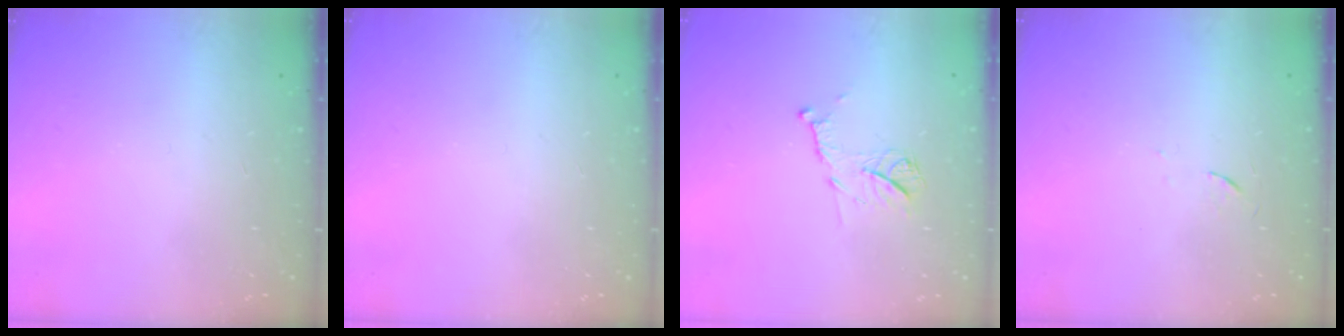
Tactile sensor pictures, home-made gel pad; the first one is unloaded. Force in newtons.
{"total": 0.0}
{"total": 10.1, "press": 10.1, "slide": 0.5}
{"total": 3.7, "press": 3.4, "slide": 1.3}